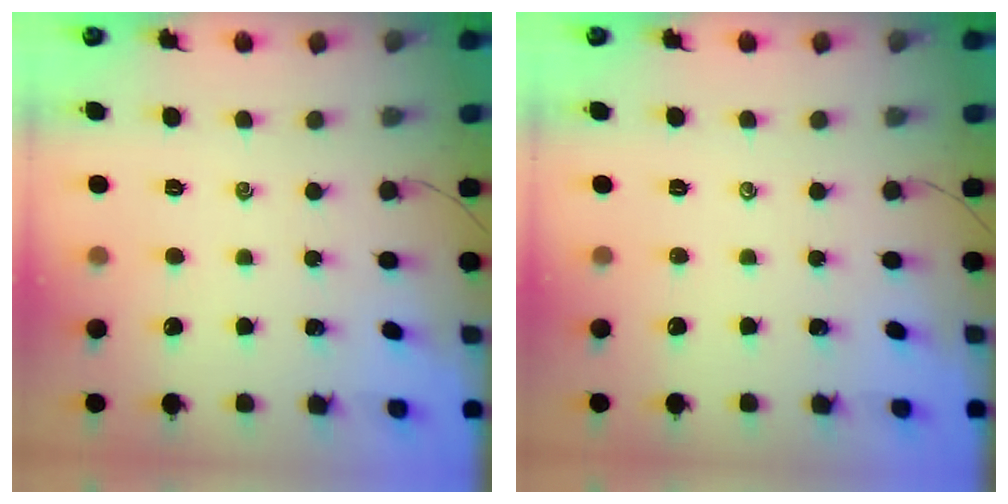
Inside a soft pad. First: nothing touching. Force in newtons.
{"total": 0.0}